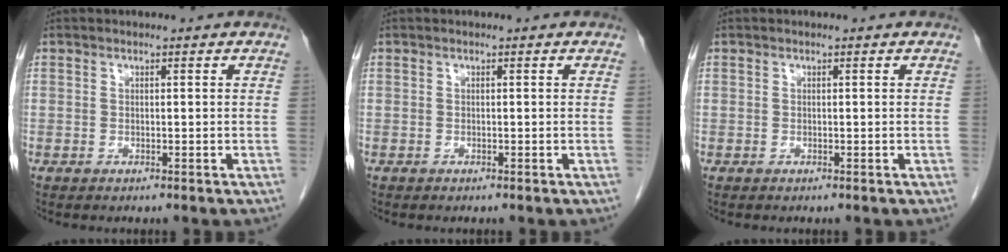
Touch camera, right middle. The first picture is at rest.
{"total": 0.0}
{"total": 0.0}